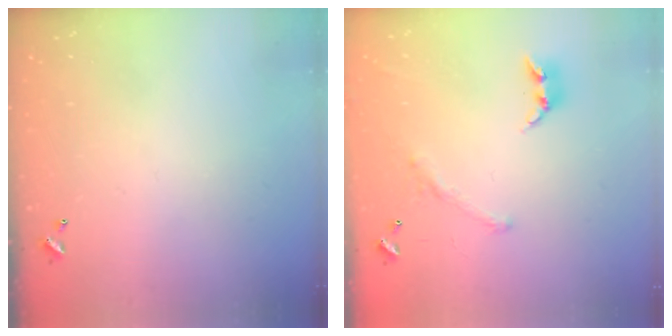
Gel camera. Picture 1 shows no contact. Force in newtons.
{"total": 1.5, "press": 1.0, "slide": 1.2}